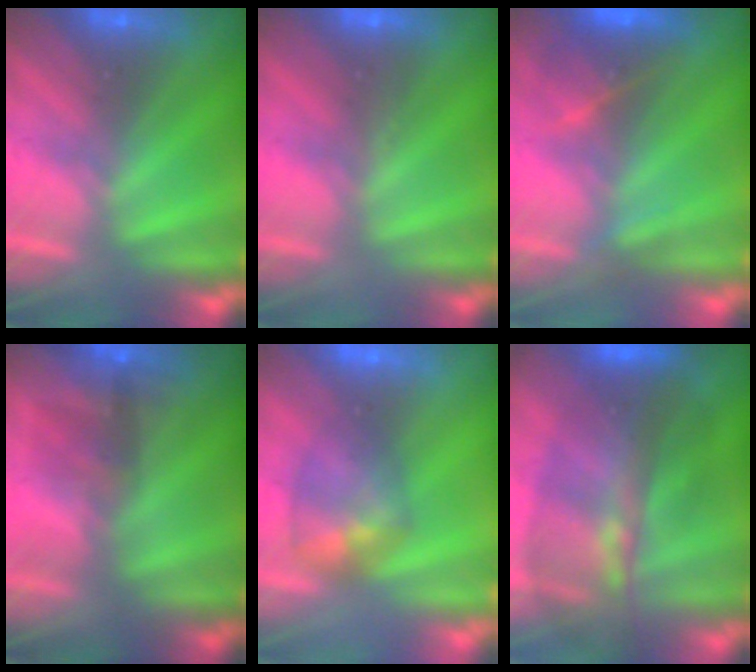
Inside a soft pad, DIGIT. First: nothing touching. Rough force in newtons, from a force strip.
{"total": 2.7}
{"total": 3.3}
{"total": 3.8}
{"total": 7.7}
{"total": 7.6}